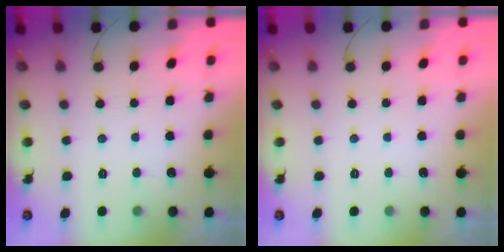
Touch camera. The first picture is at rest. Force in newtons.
{"total": 0.0}